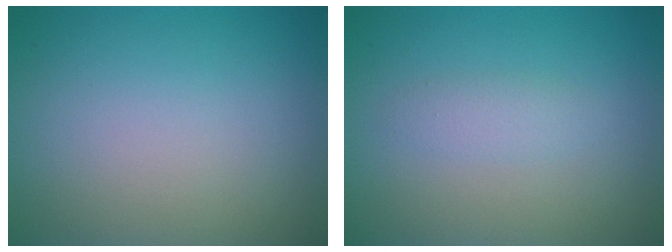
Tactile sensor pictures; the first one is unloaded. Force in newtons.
{"total": 1.5, "press": 1.5, "slide": 0.1}